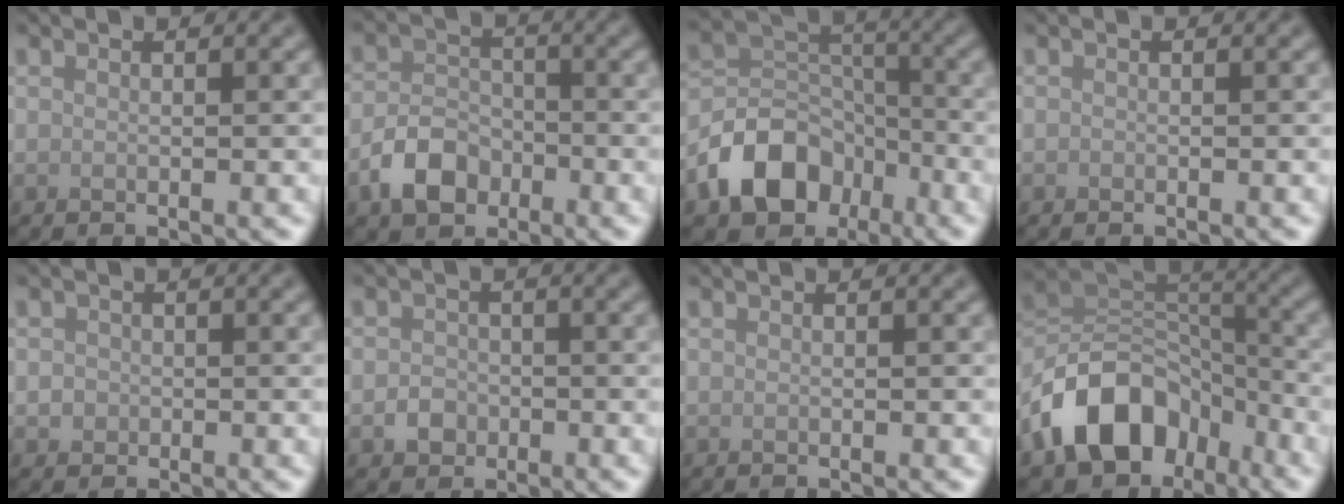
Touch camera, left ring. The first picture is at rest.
{"total": 4.2, "force": [-2.2, 2.8, 2.2], "torque": [-0.039, 0.002, -0.047]}
{"total": 8.0, "force": [-4.4, 5.6, 3.7], "torque": [-0.061, -0.002, -0.087]}
{"total": 0.0}
{"total": 1.0, "force": [-0.1, 1.0, 0.2], "torque": [0.004, -0.003, -0.005]}
{"total": 1.7, "force": [-0.6, 1.5, 0.6], "torque": [-0.002, 0.000, -0.016]}
{"total": 0.0}
{"total": 10.9, "force": [-6.0, 7.2, 5.5], "torque": [-0.092, 0.008, -0.123]}